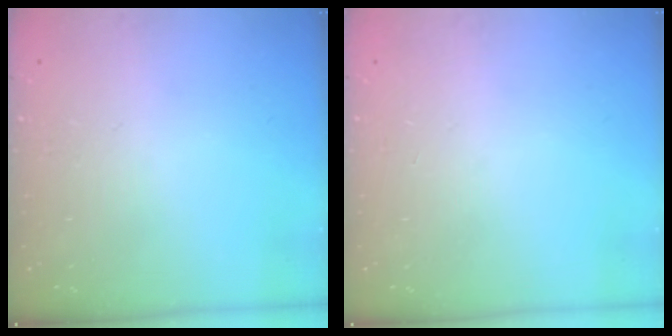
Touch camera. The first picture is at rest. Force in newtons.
{"total": 0.0}